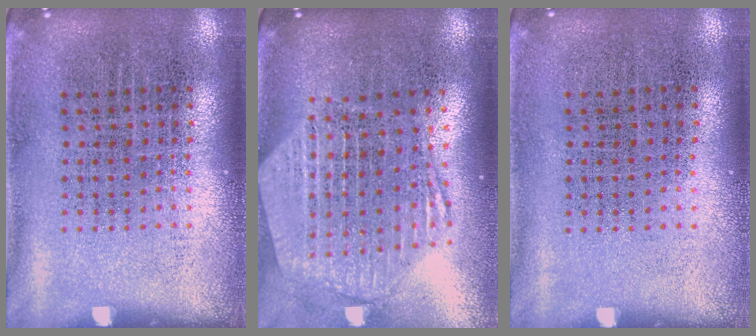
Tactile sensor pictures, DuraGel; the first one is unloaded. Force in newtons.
{"total": 2.6, "press": 2.1, "slide": 1.5}
{"total": 0.0}